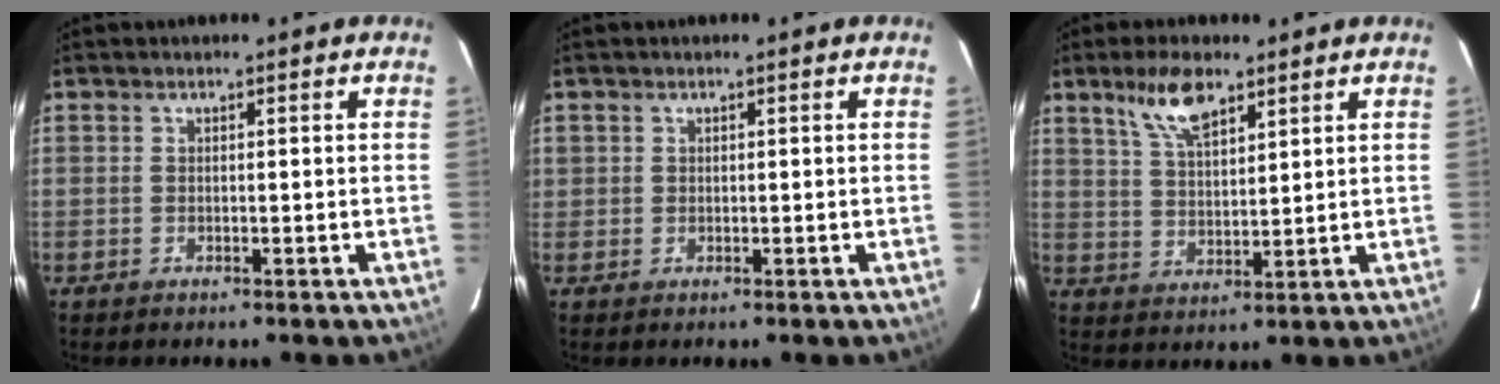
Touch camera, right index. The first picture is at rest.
{"total": 0.6, "force": [0.1, 0.6, 0.0], "torque": [0.004, 0.003, 0.001]}
{"total": 7.8, "force": [5.1, 2.8, 5.2], "torque": [-0.096, 0.009, 0.102]}